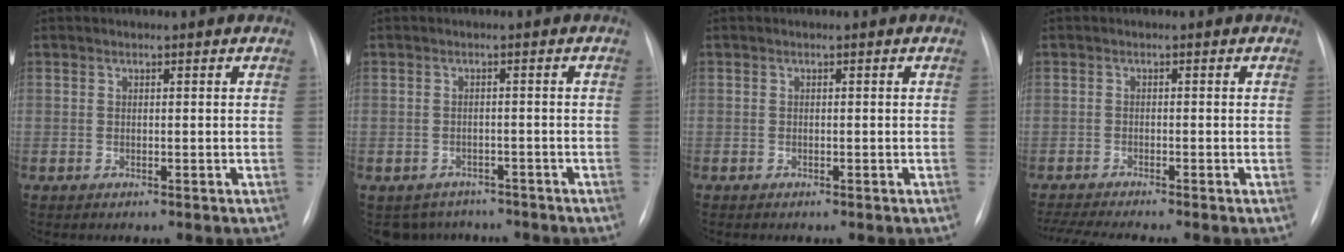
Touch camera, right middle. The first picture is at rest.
{"total": 5.3, "force": [-4.6, 2.7, -0.1], "torque": [0.003, 0.008, -0.057]}
{"total": 0.0}
{"total": 6.6, "force": [-5.7, -0.9, 3.1], "torque": [-0.055, -0.017, -0.094]}